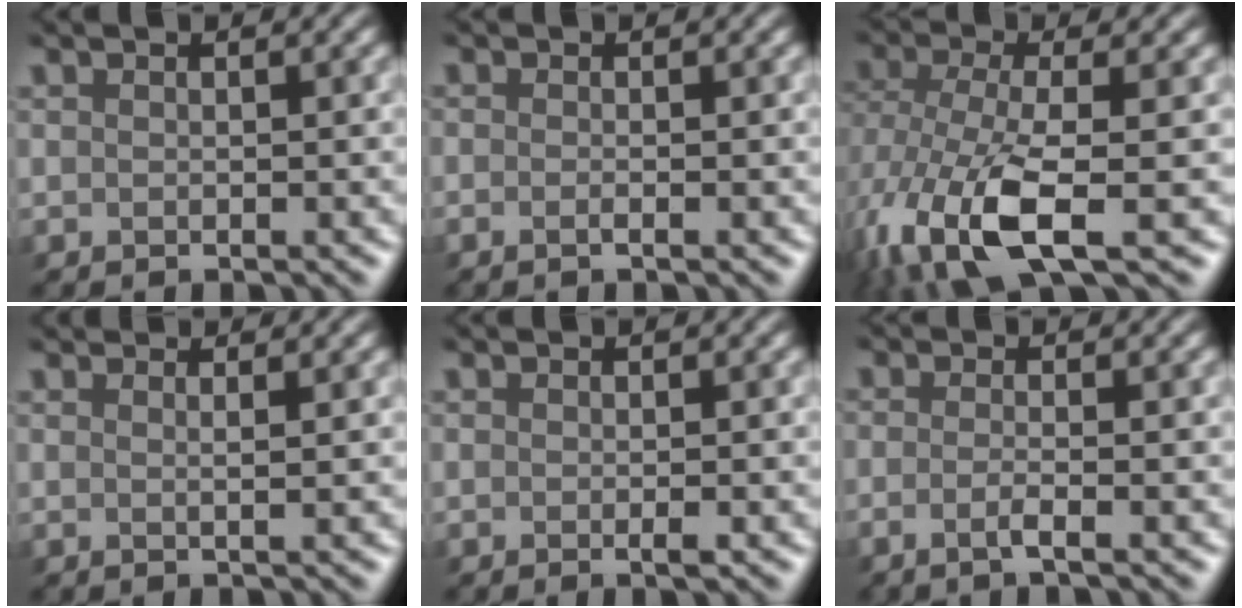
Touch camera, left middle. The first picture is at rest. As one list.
[{"total": 1.0, "force": [-0.2, 0.4, 0.9], "torque": [-0.011, -0.009, -0.013]}, {"total": 9.1, "force": [-3.2, 4.1, 7.4], "torque": [-0.177, -0.015, -0.064]}, {"total": 2.0, "force": [1.3, 0.8, 1.3], "torque": [-0.010, -0.003, -0.010]}, {"total": 0.8, "force": [-0.2, 0.1, 0.8], "torque": [-0.015, -0.004, -0.003]}, {"total": 1.8, "force": [-0.6, 0.4, 1.6], "torque": [-0.028, -0.001, -0.021]}]